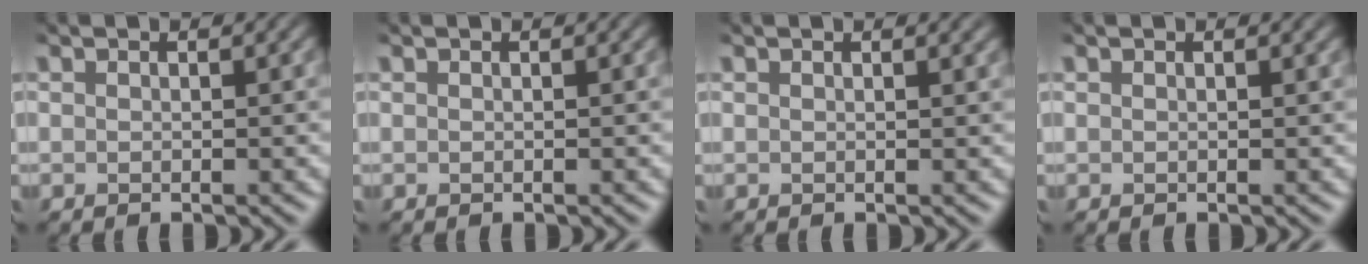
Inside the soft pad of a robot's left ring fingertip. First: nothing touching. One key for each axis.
{"total": 0.0}
{"total": 2.0, "fx": 1.3, "fy": 0.8, "fz": 1.3, "tx": -0.005, "ty": 0.018, "tz": 0.005}
{"total": 1.0, "fx": 0.6, "fy": 0.4, "fz": 0.6, "tx": -0.001, "ty": 0.009, "tz": 0.000}